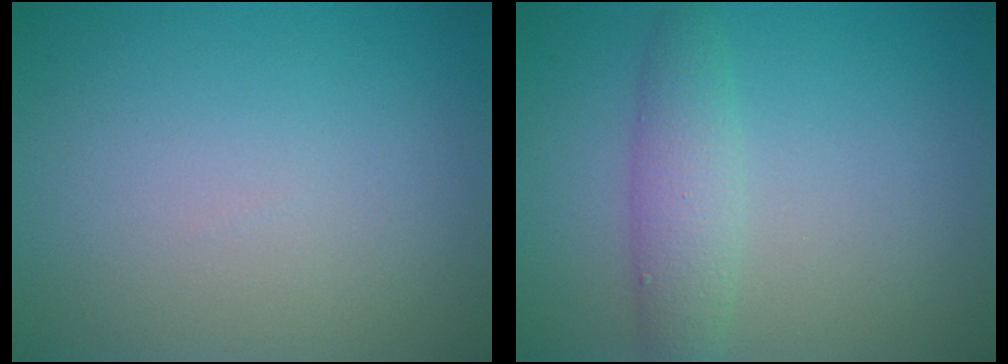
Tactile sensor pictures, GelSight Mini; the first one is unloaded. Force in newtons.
{"total": 2.9, "press": 2.9, "slide": 0.0}